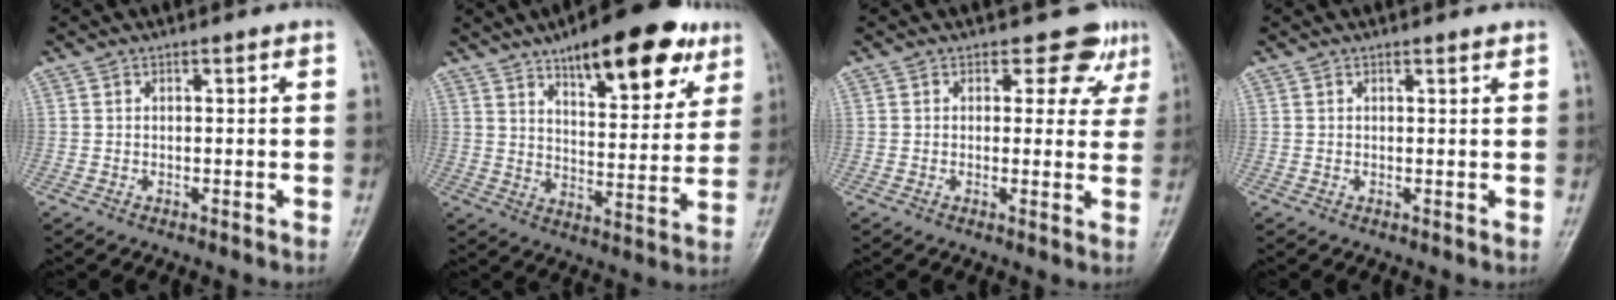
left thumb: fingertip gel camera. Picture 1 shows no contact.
{"total": 18.9, "force": [11.2, 7.0, 13.6], "torque": [-0.152, -0.044, 0.165]}
{"total": 5.1, "force": [3.5, 3.4, 1.5], "torque": [0.013, -0.022, 0.030]}
{"total": 0.9, "force": [0.8, 0.2, 0.5], "torque": [-0.007, -0.004, 0.011]}